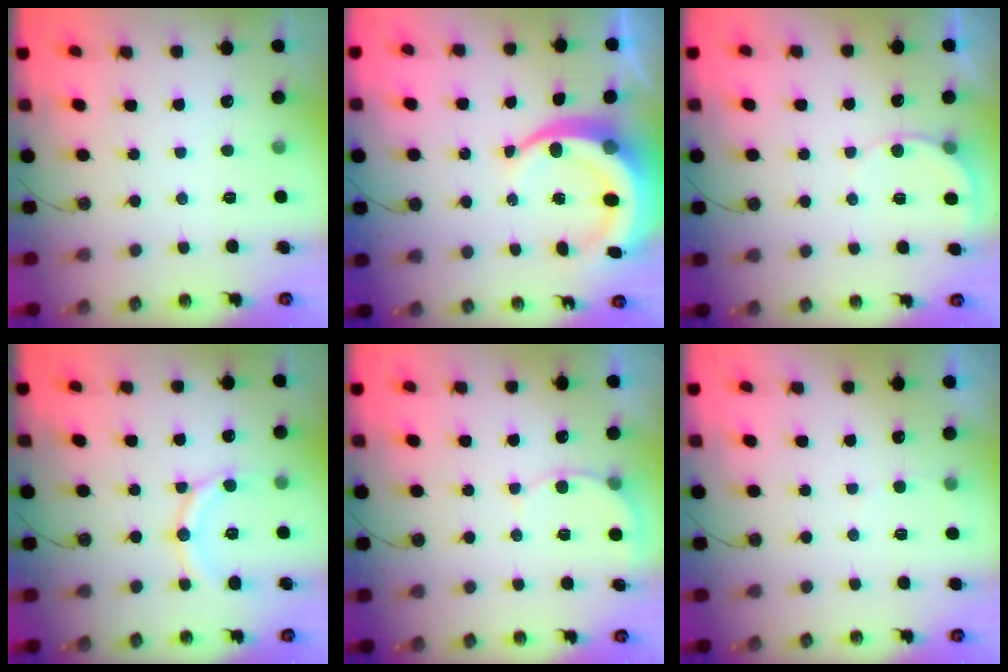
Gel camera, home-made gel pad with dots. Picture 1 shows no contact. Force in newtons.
{"total": 11.5, "press": 11.4, "slide": 1.6}
{"total": 3.8, "press": 3.8, "slide": 0.4}
{"total": 12.9, "press": 12.9, "slide": 1.0}
{"total": 5.3, "press": 5.3, "slide": 0.4}
{"total": 3.0, "press": 2.9, "slide": 0.3}